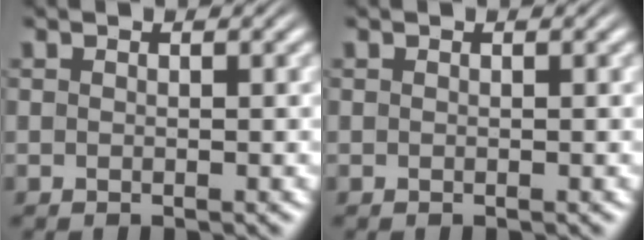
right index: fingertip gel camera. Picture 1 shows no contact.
{"total": 0.0}